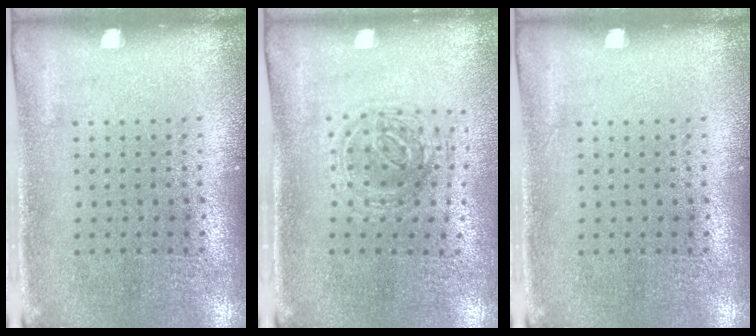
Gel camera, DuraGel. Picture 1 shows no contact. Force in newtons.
{"total": 1.0, "press": 0.9, "slide": 0.3}
{"total": 0.0}